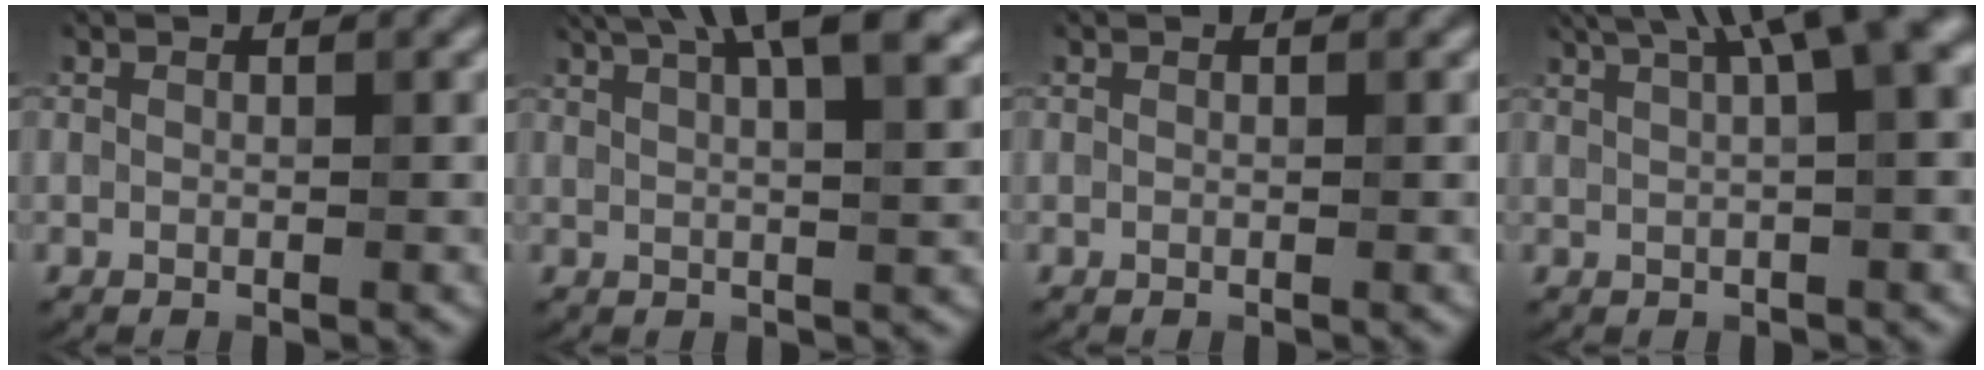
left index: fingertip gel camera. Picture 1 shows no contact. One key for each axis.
{"total": 9.2, "fx": 5.4, "fy": 2.9, "fz": 6.9, "tx": -0.074, "ty": 0.041, "tz": 0.049}
{"total": 0.0}
{"total": 9.4, "fx": 4.5, "fy": 2.9, "fz": 7.8, "tx": -0.077, "ty": 0.038, "tz": 0.053}